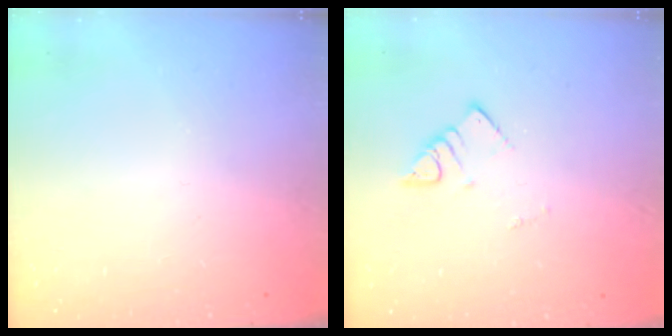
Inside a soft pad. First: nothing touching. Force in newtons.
{"total": 2.7, "press": 2.7, "slide": 0.1}